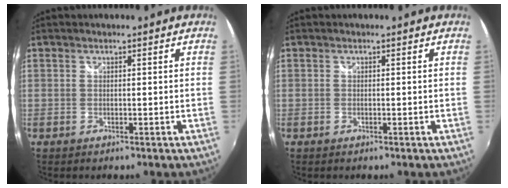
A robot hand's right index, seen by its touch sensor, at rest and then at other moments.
{"total": 0.0}